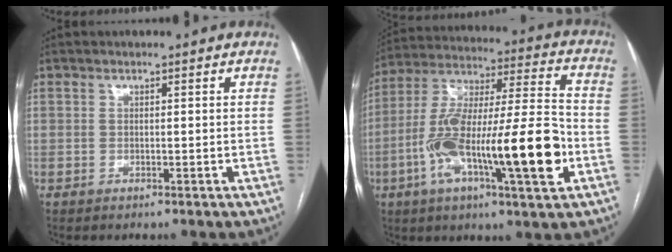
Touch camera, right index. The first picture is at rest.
{"total": 22.4, "force": [-6.5, 3.1, 21.2], "torque": [-0.374, 0.000, -0.109]}